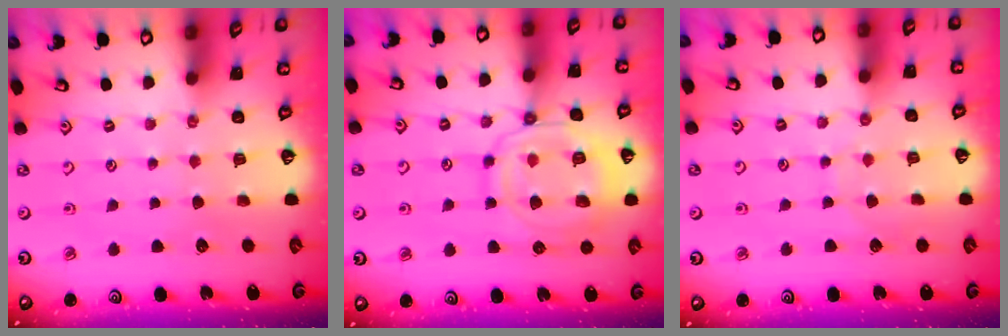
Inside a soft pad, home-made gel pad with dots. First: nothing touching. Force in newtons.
{"total": 14.4, "press": 14.3, "slide": 1.4}
{"total": 4.8, "press": 4.7, "slide": 0.5}